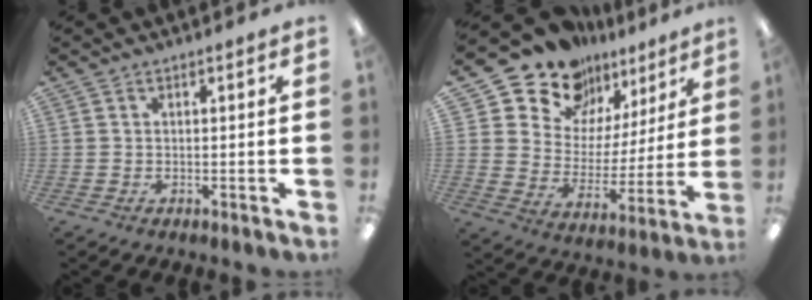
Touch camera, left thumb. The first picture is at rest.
{"total": 16.4, "force": [13.2, 9.2, 3.5], "torque": [-0.087, -0.101, 0.243]}